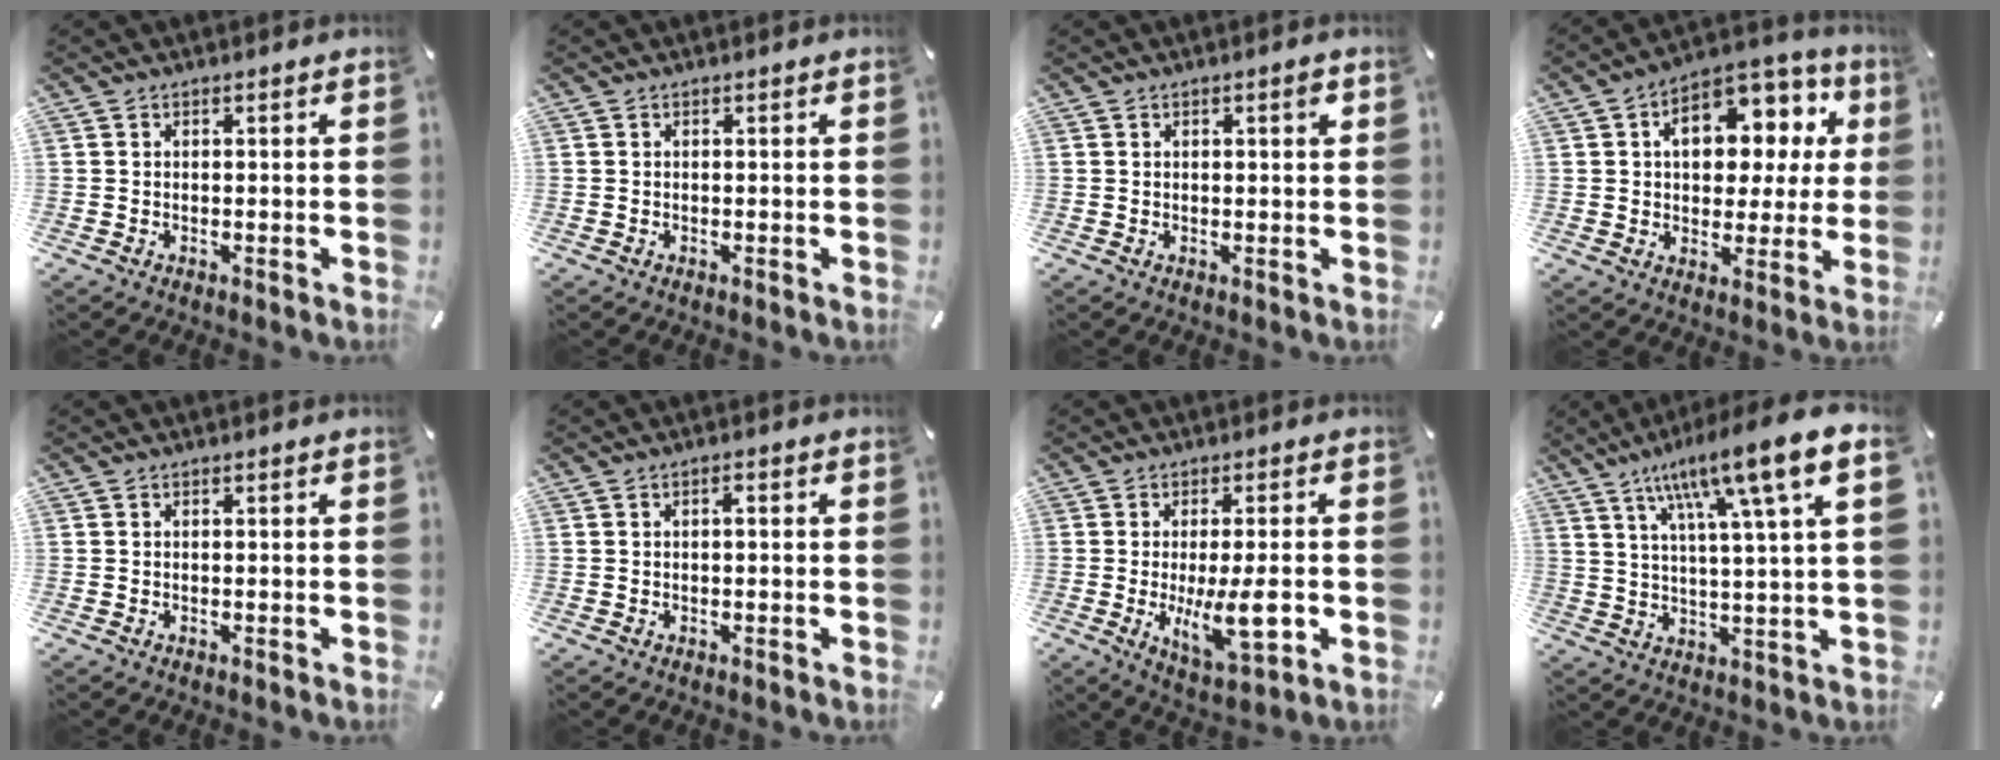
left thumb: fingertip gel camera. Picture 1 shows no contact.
{"total": 0.0}
{"total": 1.6, "force": [0.7, 0.6, 1.3], "torque": [-0.020, 0.001, 0.009]}
{"total": 13.7, "force": [3.8, 9.6, 9.0], "torque": [-0.128, -0.016, 0.066]}
{"total": 0.0}
{"total": 0.9, "force": [0.0, 0.4, 0.8], "torque": [-0.017, 0.003, 0.000]}
{"total": 11.9, "force": [-1.4, 3.7, 11.3], "torque": [-0.205, -0.025, -0.023]}
{"total": 13.9, "force": [7.9, 1.1, 11.4], "torque": [-0.203, -0.031, 0.119]}